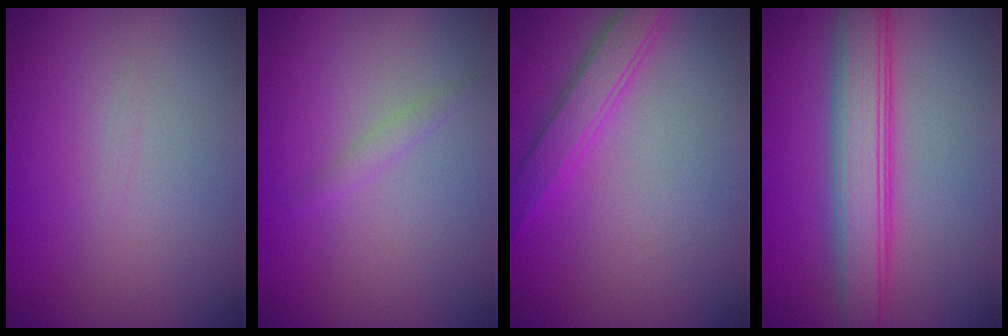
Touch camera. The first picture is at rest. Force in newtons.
{"total": 0.9, "press": 0.8, "slide": 0.0}
{"total": 2.8, "press": 2.8, "slide": 0.1}
{"total": 5.2, "press": 5.2, "slide": 0.1}